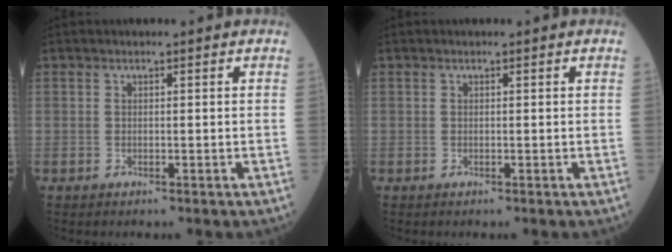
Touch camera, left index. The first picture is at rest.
{"total": 0.0}